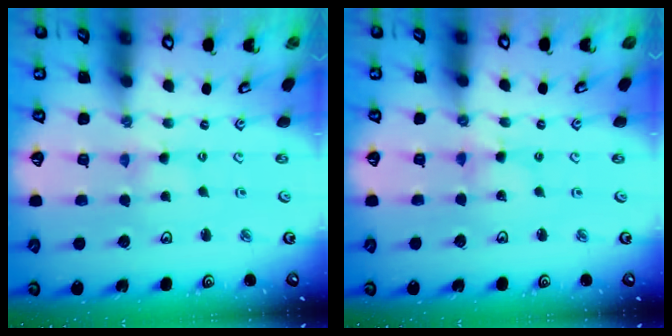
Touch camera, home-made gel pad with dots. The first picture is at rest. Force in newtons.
{"total": 1.6, "press": 1.5, "slide": 0.2}